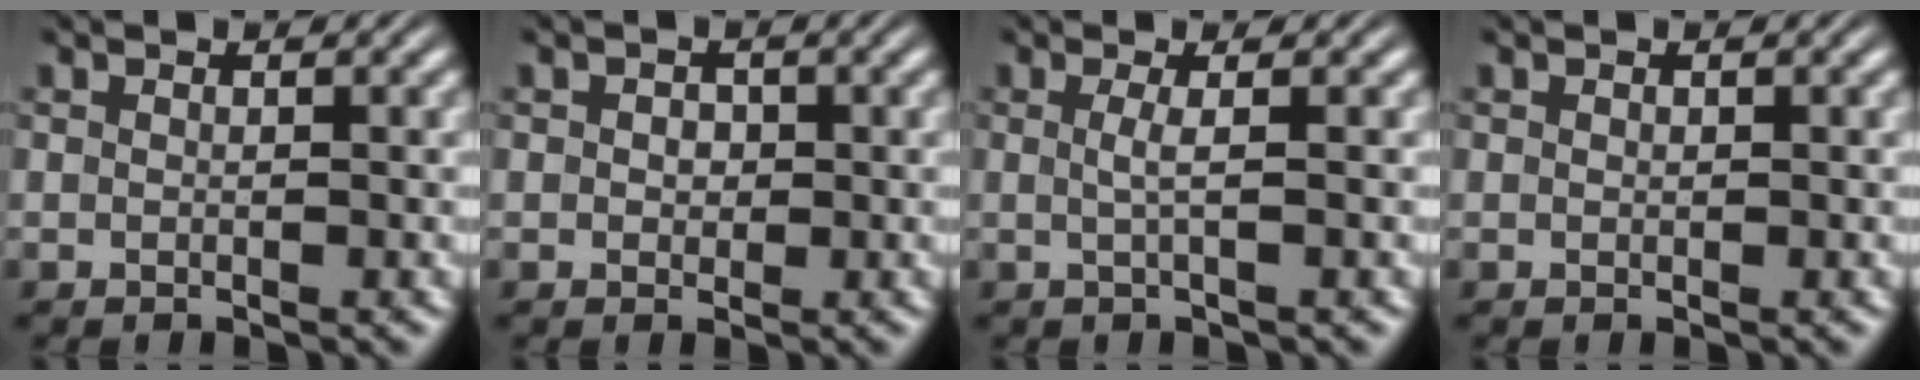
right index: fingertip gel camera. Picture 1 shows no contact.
{"total": 1.1, "force": [0.0, 1.0, 0.4], "torque": [-0.009, -0.005, 0.002]}
{"total": 1.5, "force": [0.0, -0.4, 1.4], "torque": [-0.032, -0.006, 0.003]}
{"total": 0.0}